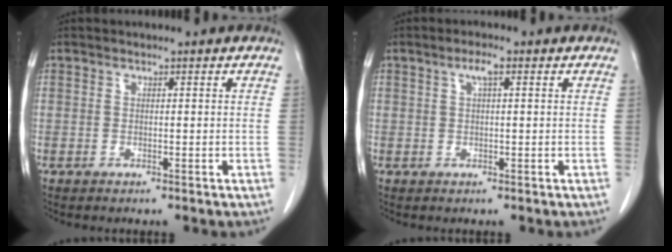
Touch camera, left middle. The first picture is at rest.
{"total": 2.0, "force": [0.8, 0.4, 1.7], "torque": [-0.033, 0.007, 0.015]}